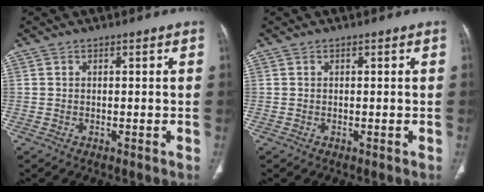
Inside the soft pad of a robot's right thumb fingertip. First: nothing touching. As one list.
[{"total": 0.0}]